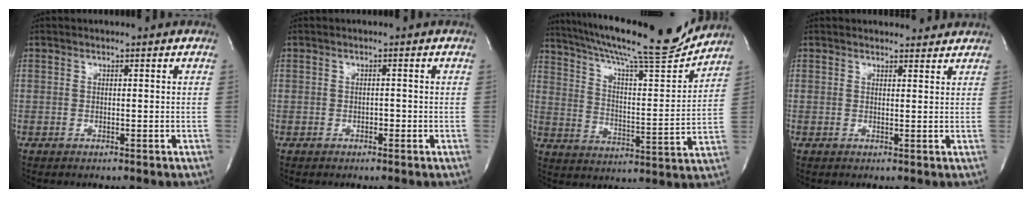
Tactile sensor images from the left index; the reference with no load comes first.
{"total": 0.7, "force": [-0.6, 0.3, 0.3], "torque": [-0.003, -0.002, -0.011]}
{"total": 20.0, "force": [18.0, 0.8, 8.7], "torque": [-0.152, -0.028, 0.268]}
{"total": 3.6, "force": [3.4, 1.0, 0.3], "torque": [-0.006, -0.003, 0.033]}